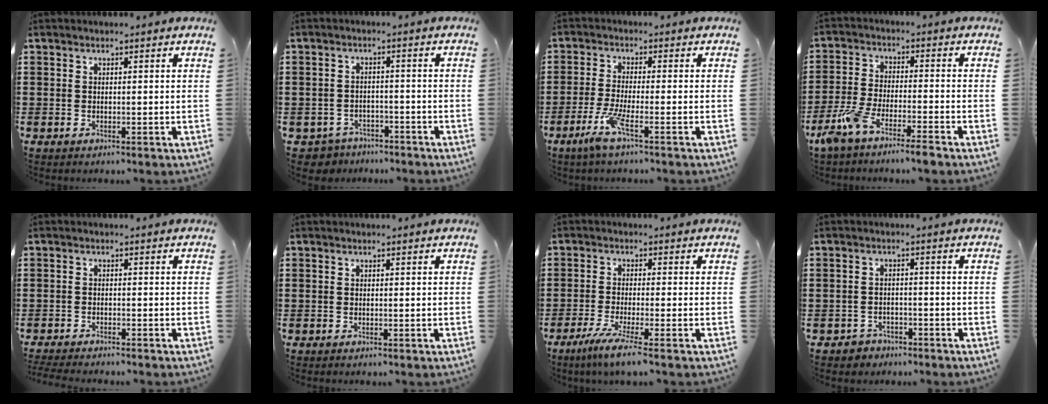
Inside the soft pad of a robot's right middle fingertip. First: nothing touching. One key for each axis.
{"total": 3.0, "fx": -2.9, "fy": 0.8, "fz": -0.2, "tx": -0.015, "ty": -0.006, "tz": -0.065}
{"total": 4.8, "fx": -2.5, "fy": 0.2, "fz": 4.1, "tx": -0.097, "ty": -0.013, "tz": -0.051}
{"total": 6.5, "fx": -5.5, "fy": 0.2, "fz": 3.6, "tx": -0.092, "ty": -0.014, "tz": -0.108}
{"total": 2.2, "fx": -2.2, "fy": -0.1, "fz": 0.2, "tx": -0.015, "ty": -0.009, "tz": -0.046}
{"total": 0.0}
{"total": 4.6, "fx": -3.2, "fy": -0.5, "fz": 3.3, "tx": -0.074, "ty": -0.024, "tz": -0.059}
{"total": 2.0, "fx": -1.9, "fy": 0.7, "fz": -0.2, "tx": -0.006, "ty": -0.001, "tz": -0.042}